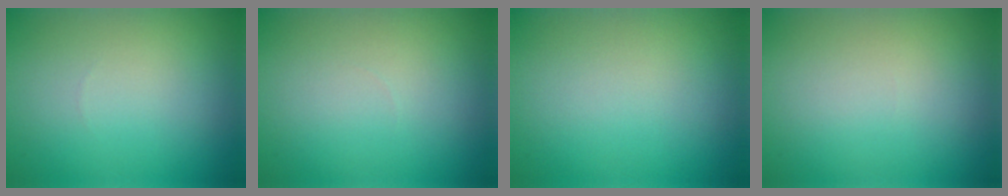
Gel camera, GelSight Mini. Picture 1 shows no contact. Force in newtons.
{"total": 0.0}
{"total": 0.0}
{"total": 0.0}